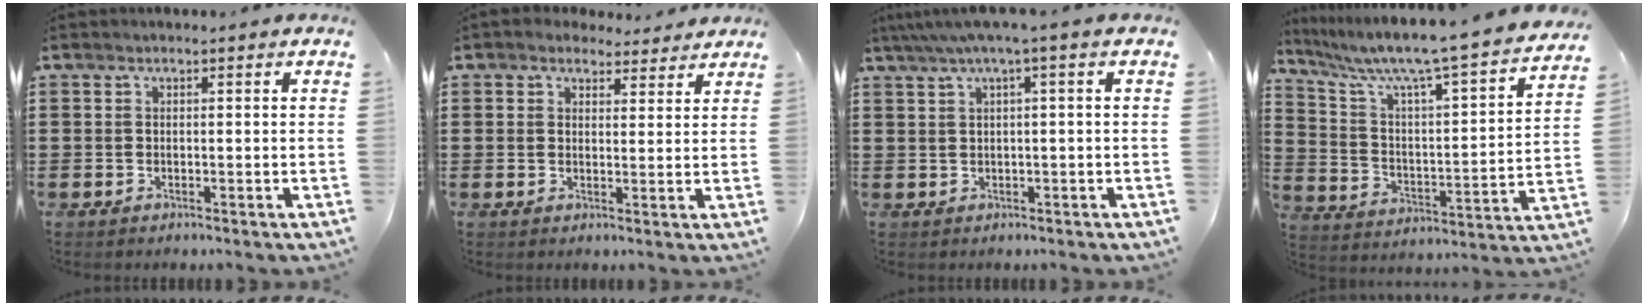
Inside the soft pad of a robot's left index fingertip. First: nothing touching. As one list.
[{"total": 3.0, "force": [2.6, 1.4, 0.5], "torque": [-0.010, -0.005, 0.048]}, {"total": 2.5, "force": [0.3, -0.2, 2.5], "torque": [-0.046, -0.003, 0.001]}, {"total": 7.4, "force": [6.3, 0.0, 3.8], "torque": [-0.104, -0.056, 0.095]}]